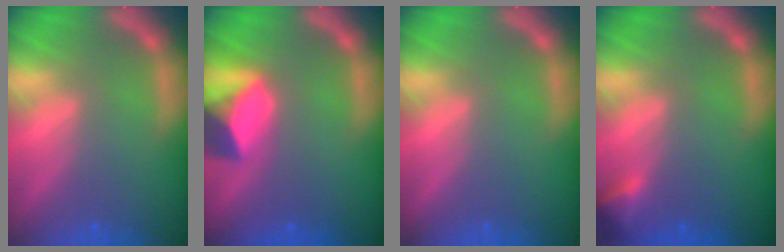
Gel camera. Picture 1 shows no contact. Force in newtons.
{"total": 5.9}
{"total": 0.0}
{"total": 1.9}